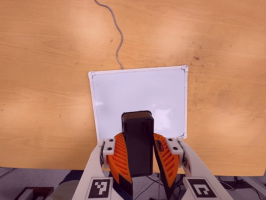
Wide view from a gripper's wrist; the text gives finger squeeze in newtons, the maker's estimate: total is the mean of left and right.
{"total": 8.9, "left": 9.1, "right": 8.6}